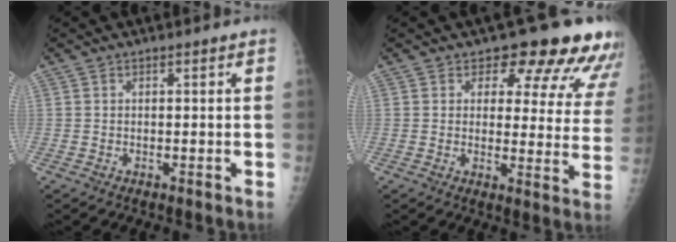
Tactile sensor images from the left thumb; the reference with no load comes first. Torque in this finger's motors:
{"motor_torque": [0.21, 0.32, 0.01, -0.20, 0.10]}